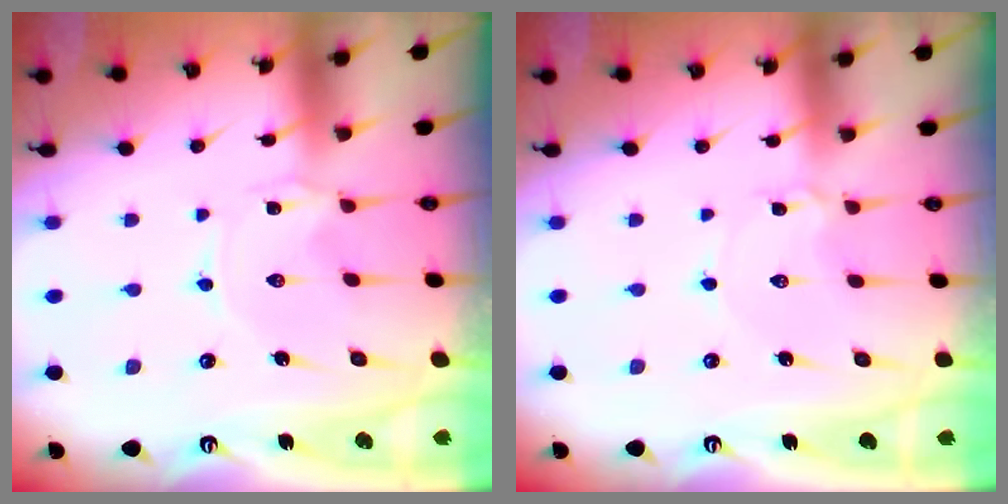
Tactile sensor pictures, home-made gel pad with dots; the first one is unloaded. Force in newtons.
{"total": 2.0, "press": 2.0, "slide": 0.2}